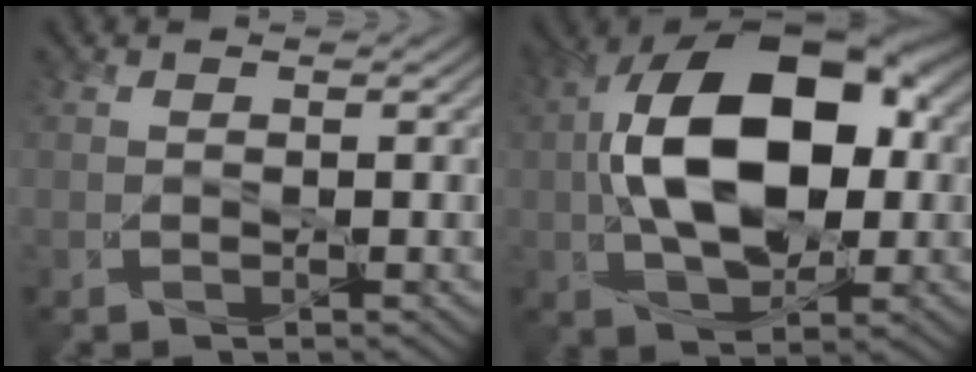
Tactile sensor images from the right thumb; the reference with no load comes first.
{"total": 16.4, "force": [0.9, 9.6, 13.3], "torque": [-0.241, 0.025, 0.002]}